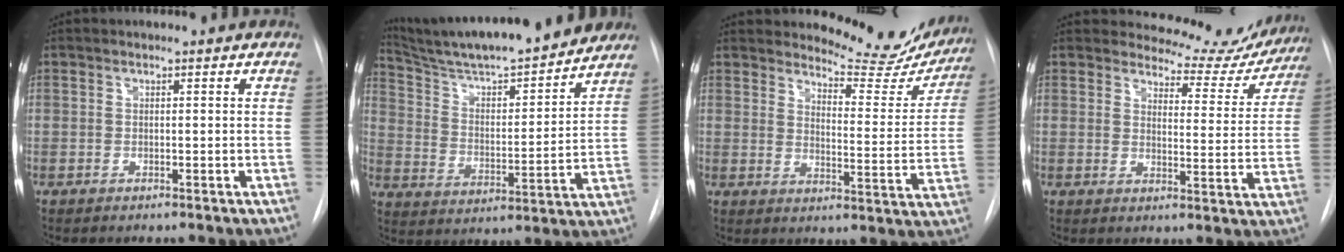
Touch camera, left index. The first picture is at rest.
{"total": 23.0, "force": [20.5, 2.3, 10.1], "torque": [-0.170, -0.003, 0.310]}
{"total": 15.1, "force": [14.4, 3.4, 2.8], "torque": [-0.020, -0.062, 0.166]}
{"total": 11.8, "force": [11.4, 3.1, 0.5], "torque": [0.016, -0.039, 0.119]}